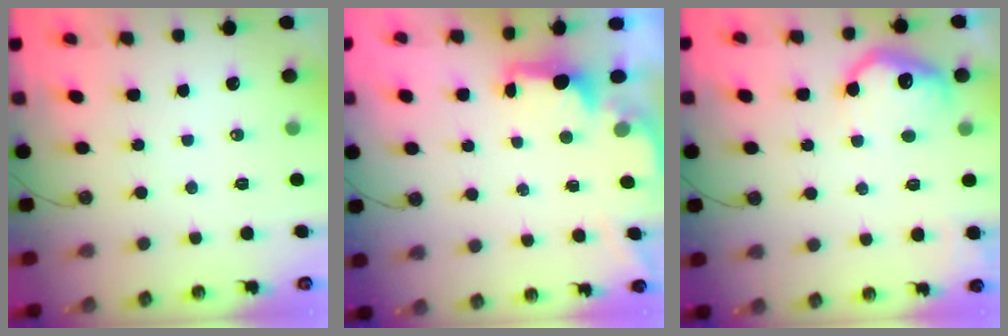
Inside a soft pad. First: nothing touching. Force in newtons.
{"total": 1.9, "press": 1.7, "slide": 0.8}
{"total": 11.9, "press": 11.9, "slide": 0.8}